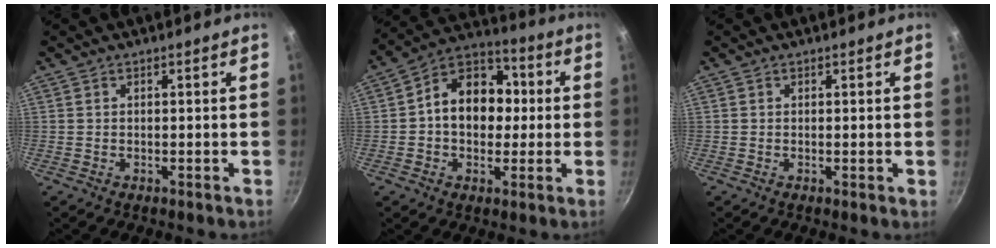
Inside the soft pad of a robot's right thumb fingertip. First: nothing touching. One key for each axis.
{"total": 13.9, "fx": 0.6, "fy": 10.8, "fz": 8.8, "tx": -0.087, "ty": 0.030, "tz": -0.010}
{"total": 0.6, "fx": 0.0, "fy": 0.1, "fz": 0.5, "tx": -0.009, "ty": -0.002, "tz": -0.001}